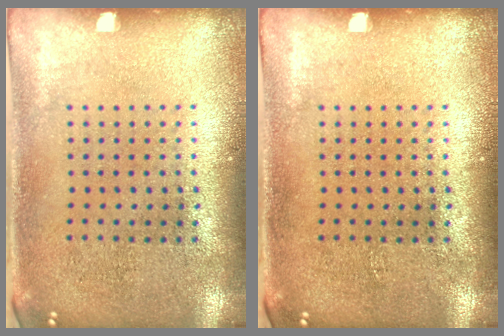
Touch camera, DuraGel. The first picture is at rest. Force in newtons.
{"total": 0.0}